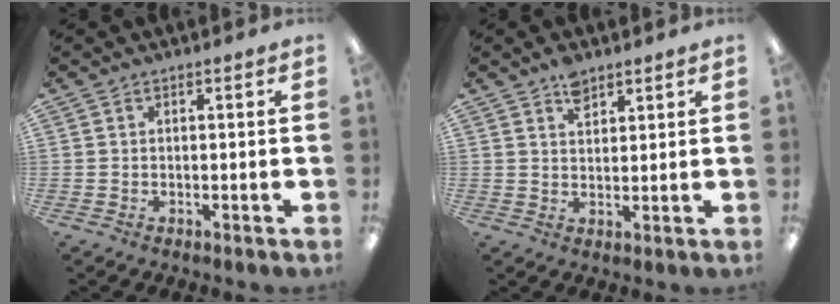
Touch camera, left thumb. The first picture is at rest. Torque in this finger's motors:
{"motor_torque": [0.75, 0.22, 0.43, -0.53, 0.00]}